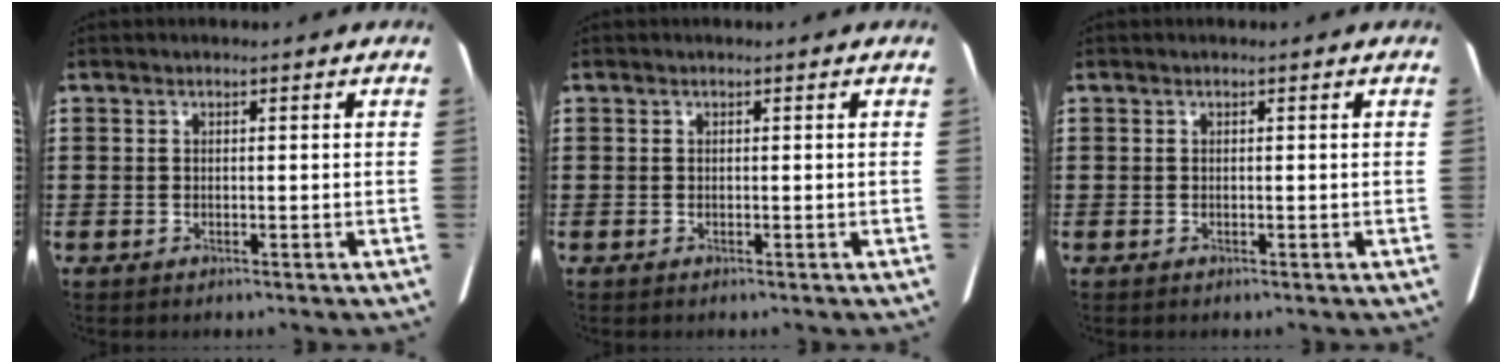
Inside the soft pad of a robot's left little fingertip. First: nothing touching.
{"total": 0.0}
{"total": 0.0}